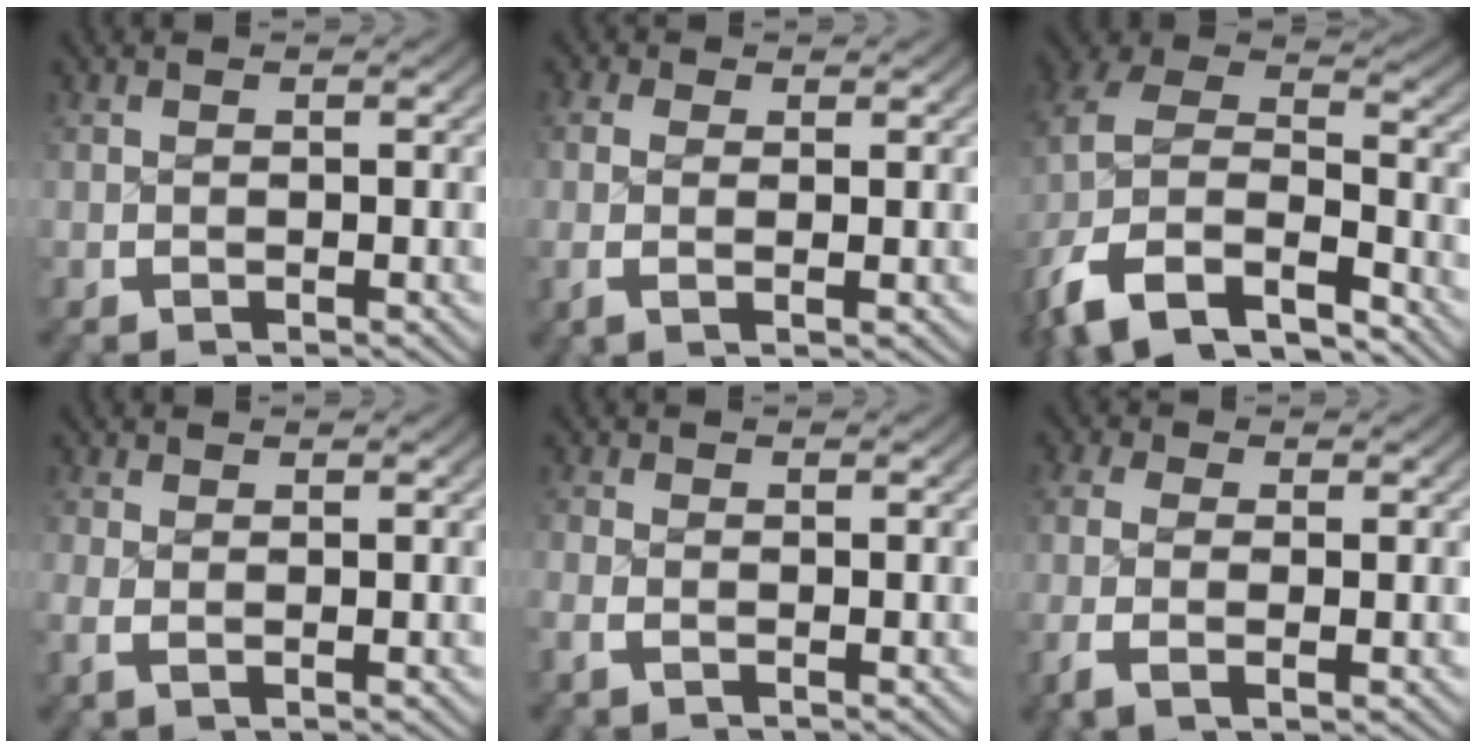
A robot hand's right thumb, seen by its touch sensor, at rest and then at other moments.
{"total": 2.1, "force": [0.3, 0.7, 1.9], "torque": [-0.039, -0.005, 0.006]}
{"total": 15.3, "force": [-4.8, 11.6, 8.8], "torque": [-0.229, -0.066, -0.067]}
{"total": 1.0, "force": [0.2, 0.4, 0.9], "torque": [-0.022, -0.007, 0.006]}
{"total": 1.0, "force": [-0.7, 0.5, 0.6], "torque": [-0.018, -0.002, -0.015]}
{"total": 3.1, "force": [-0.3, 1.5, 2.8], "torque": [-0.067, -0.010, -0.002]}